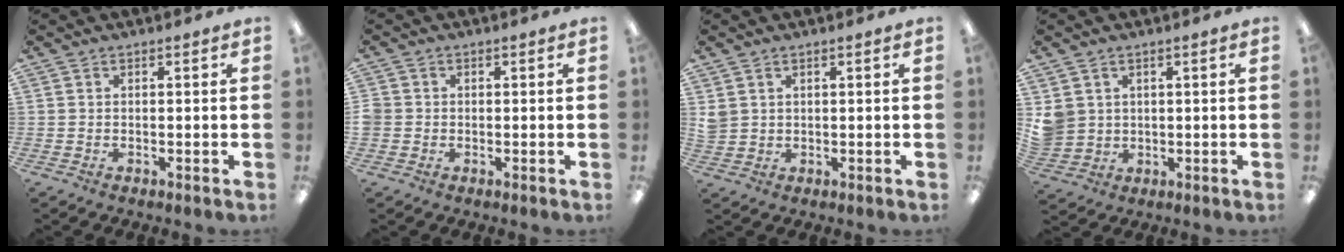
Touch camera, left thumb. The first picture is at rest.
{"total": 2.1, "force": [-0.1, 2.0, 0.6], "torque": [-0.010, 0.005, -0.001]}
{"total": 2.3, "force": [1.1, 2.0, 0.7], "torque": [-0.017, 0.001, 0.022]}
{"total": 4.7, "force": [1.6, 4.3, 0.9], "torque": [-0.029, 0.000, 0.032]}